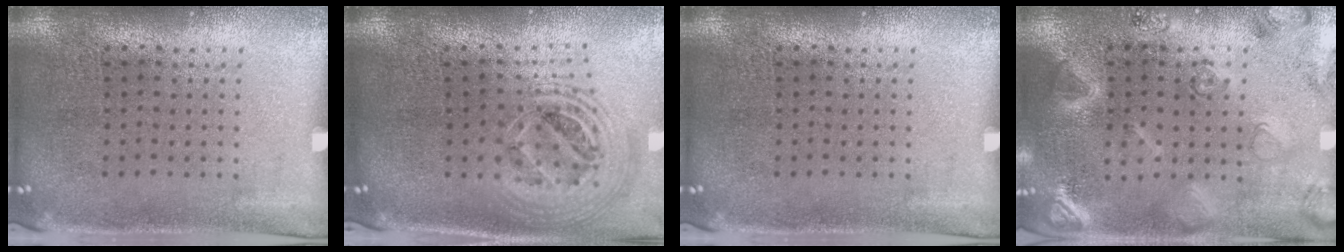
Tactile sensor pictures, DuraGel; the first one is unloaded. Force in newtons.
{"total": 2.2, "press": 1.8, "slide": 1.3}
{"total": 0.0}
{"total": 2.5, "press": 2.5, "slide": 0.1}